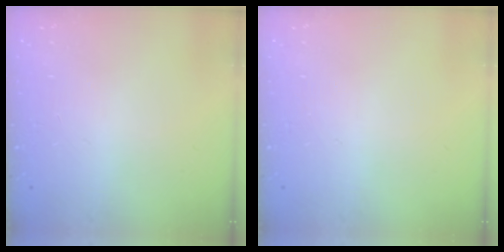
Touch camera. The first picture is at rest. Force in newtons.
{"total": 0.0}